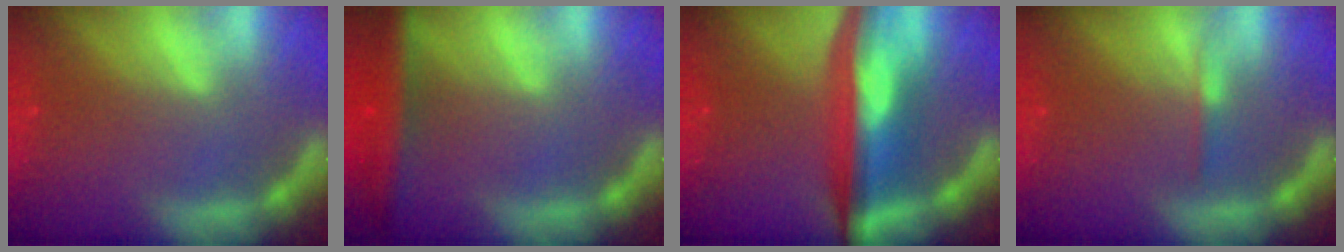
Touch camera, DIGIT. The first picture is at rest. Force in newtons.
{"total": 5.0}
{"total": 8.5}
{"total": 0.9}